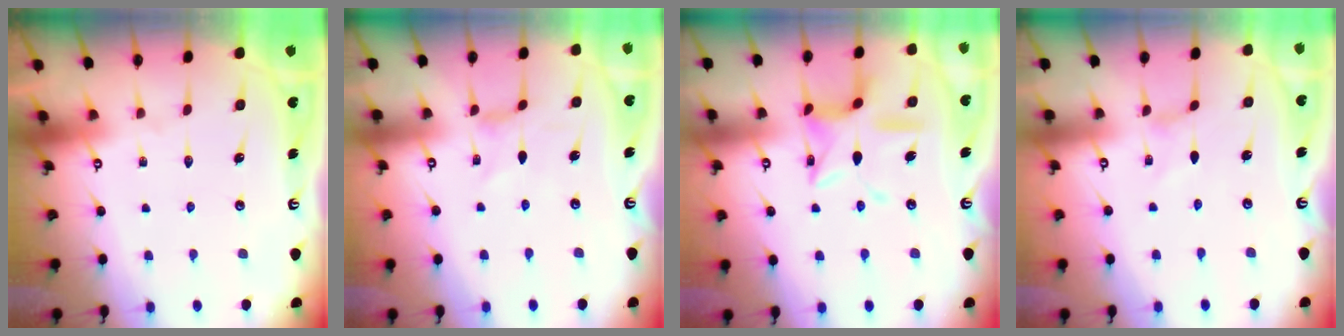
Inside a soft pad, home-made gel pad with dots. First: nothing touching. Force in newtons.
{"total": 0.0}
{"total": 11.6, "press": 11.6, "slide": 0.7}
{"total": 0.7, "press": 0.6, "slide": 0.1}